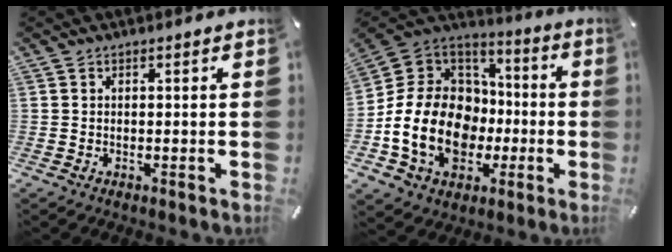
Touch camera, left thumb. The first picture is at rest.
{"total": 20.6, "force": [-4.8, 16.1, 12.0], "torque": [-0.270, 0.012, -0.075]}